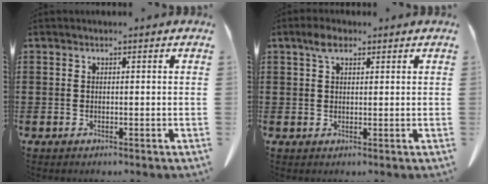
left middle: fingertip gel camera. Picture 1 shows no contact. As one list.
[{"total": 3.0, "force": [1.8, 1.3, 2.1], "torque": [-0.046, 0.006, 0.033]}]